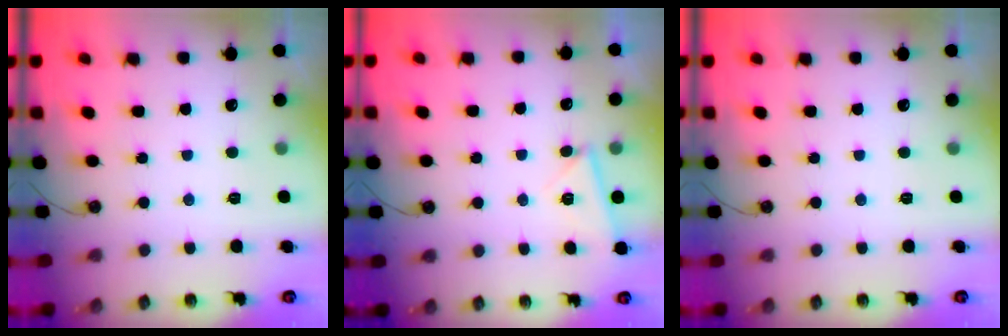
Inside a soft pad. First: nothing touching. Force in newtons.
{"total": 4.5, "press": 4.1, "slide": 1.9}
{"total": 0.0}